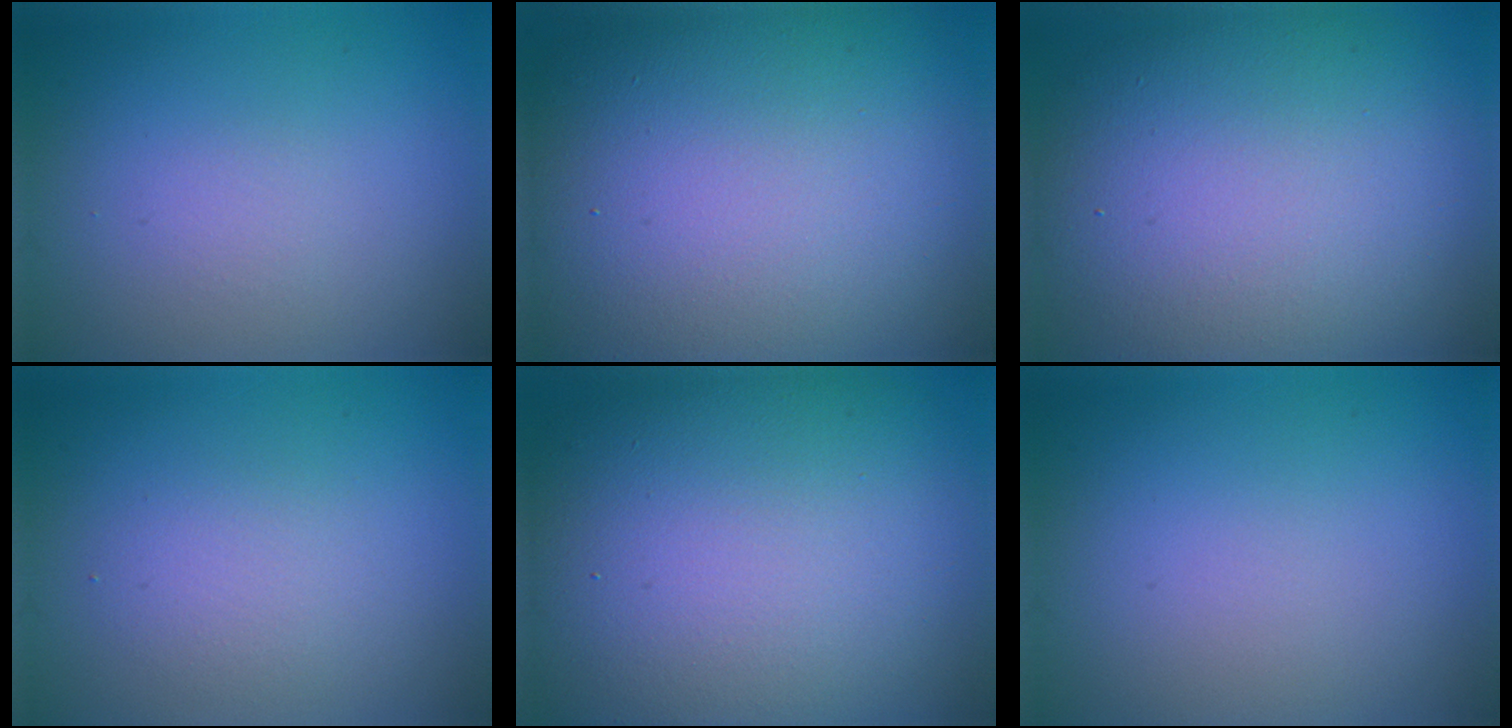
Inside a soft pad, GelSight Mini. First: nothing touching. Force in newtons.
{"total": 19.8, "press": 19.8, "slide": 1.1}
{"total": 14.5, "press": 14.4, "slide": 1.0}
{"total": 1.9, "press": 1.9, "slide": 0.0}
{"total": 17.2, "press": 17.2, "slide": 1.1}
{"total": 0.0}